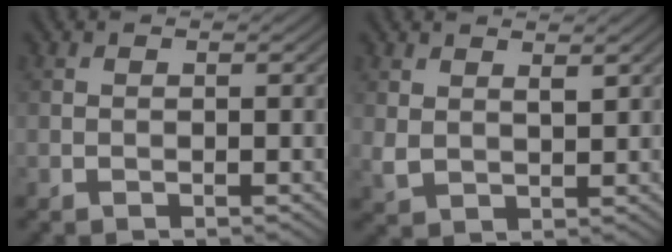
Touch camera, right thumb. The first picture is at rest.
{"total": 2.7, "force": [1.7, 1.5, 1.6], "torque": [-0.041, -0.006, 0.038]}